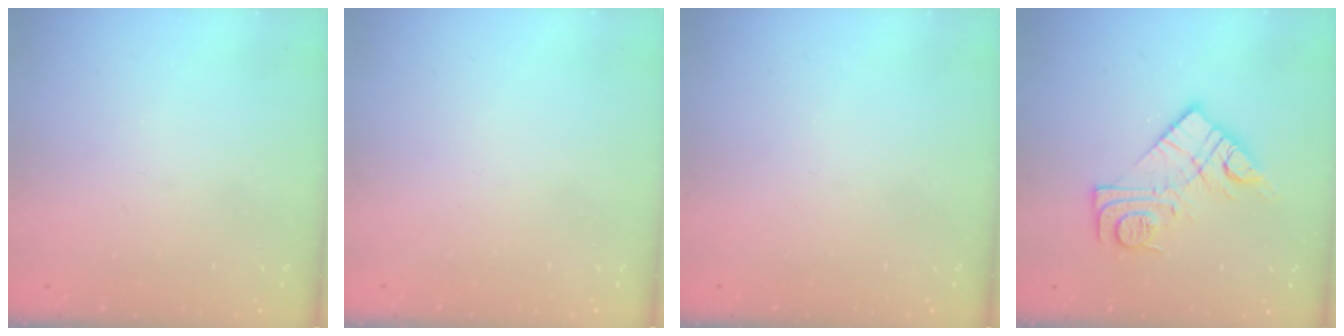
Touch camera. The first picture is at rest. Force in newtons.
{"total": 1.5, "press": 1.5, "slide": 0.1}
{"total": 0.0}
{"total": 13.8, "press": 13.7, "slide": 0.8}